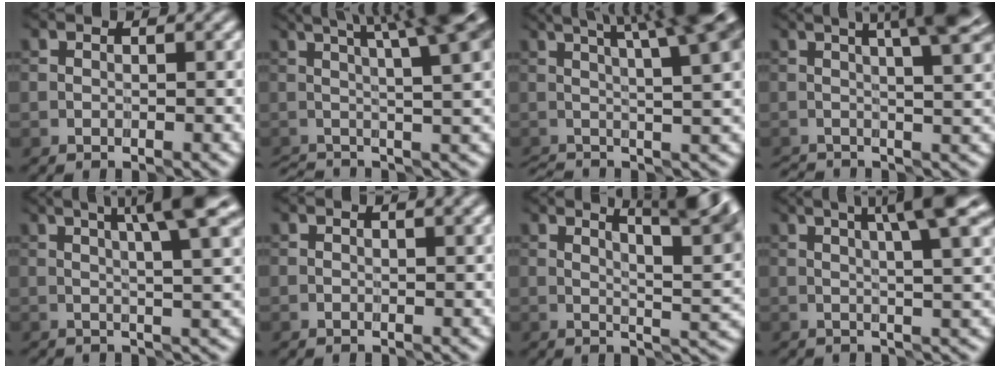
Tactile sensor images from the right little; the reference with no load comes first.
{"total": 8.9, "force": [2.1, 2.1, 8.4], "torque": [-0.080, 0.020, 0.027]}
{"total": 10.2, "force": [2.6, 2.7, 9.5], "torque": [-0.096, 0.025, 0.035]}
{"total": 6.7, "force": [1.7, 1.8, 6.2], "torque": [-0.052, 0.019, 0.019]}
{"total": 7.0, "force": [2.7, 1.4, 6.4], "torque": [-0.061, 0.020, 0.038]}
{"total": 1.0, "force": [0.7, 0.1, 0.7], "torque": [-0.009, -0.002, 0.004]}
{"total": 8.5, "force": [4.4, 2.1, 7.0], "torque": [-0.078, 0.015, 0.059]}
{"total": 6.1, "force": [2.5, 0.9, 5.5], "torque": [-0.060, 0.018, 0.037]}